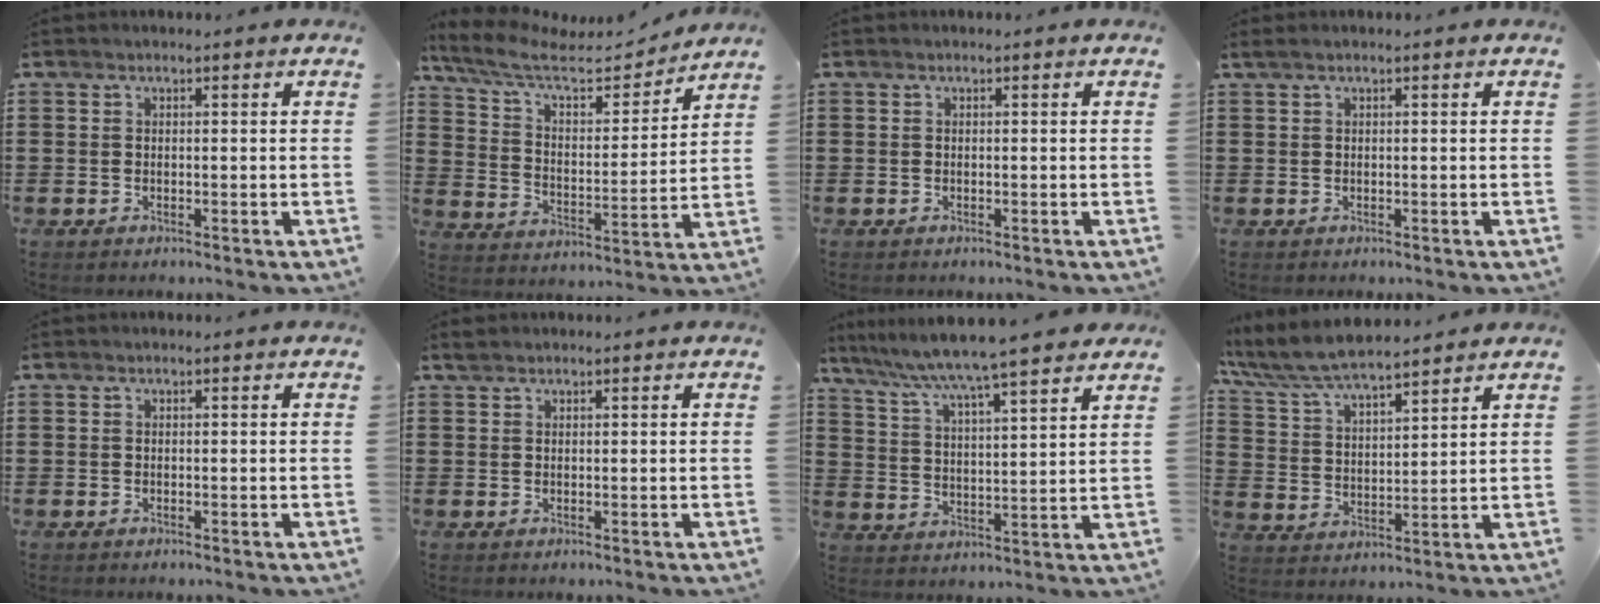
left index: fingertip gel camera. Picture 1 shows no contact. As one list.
[{"total": 8.6, "force": [7.1, 2.1, 4.3], "torque": [-0.114, -0.036, 0.120]}, {"total": 0.0}, {"total": 0.6, "force": [0.2, 0.0, 0.5], "torque": [-0.008, -0.001, 0.005]}, {"total": 0.0}, {"total": 0.9, "force": [0.8, 0.3, 0.2], "torque": [-0.006, 0.002, 0.016]}, {"total": 6.8, "force": [6.1, -0.9, 2.8], "torque": [-0.080, -0.041, 0.099]}, {"total": 7.1, "force": [6.5, 0.9, 2.7], "torque": [-0.078, -0.030, 0.114]}]